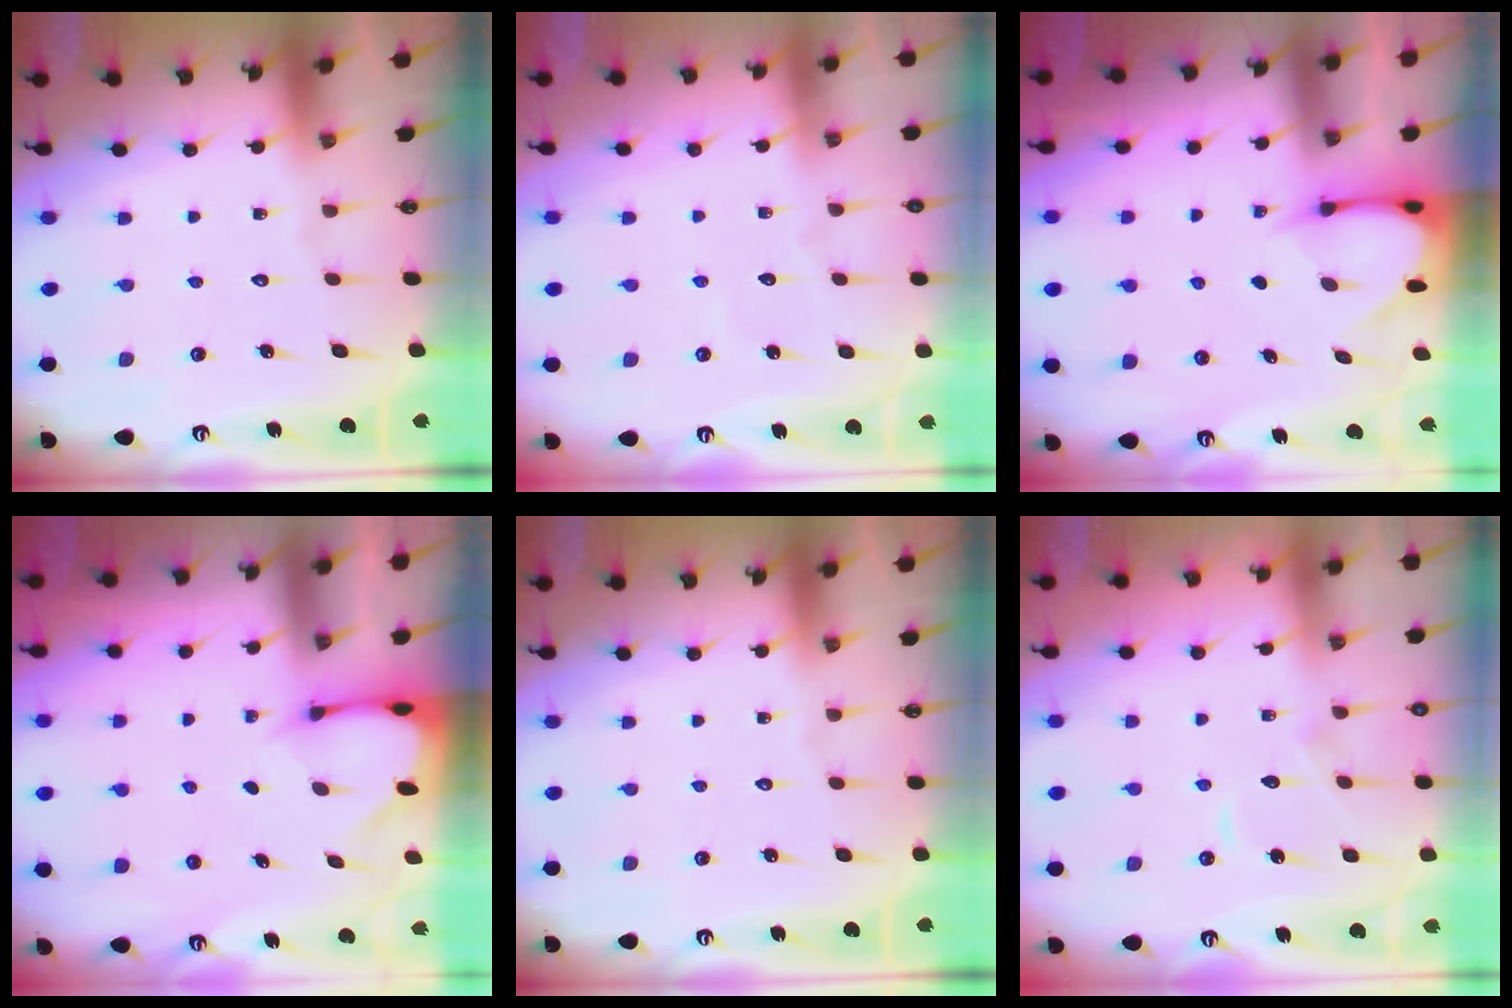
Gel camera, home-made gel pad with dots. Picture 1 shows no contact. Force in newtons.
{"total": 2.1, "press": 2.1, "slide": 0.2}
{"total": 3.6, "press": 3.6, "slide": 0.4}
{"total": 2.0, "press": 2.0, "slide": 0.1}
{"total": 0.0}
{"total": 6.7, "press": 6.7, "slide": 0.7}